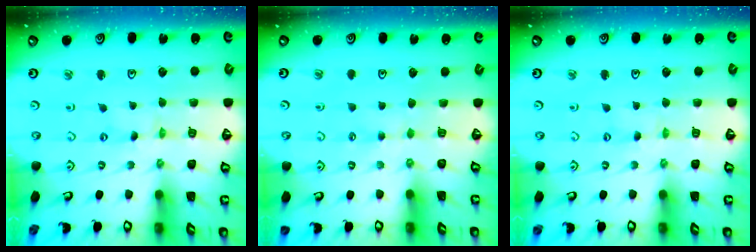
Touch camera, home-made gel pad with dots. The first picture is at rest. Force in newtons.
{"total": 2.0, "press": 2.0, "slide": 0.4}
{"total": 1.5, "press": 1.5, "slide": 0.3}